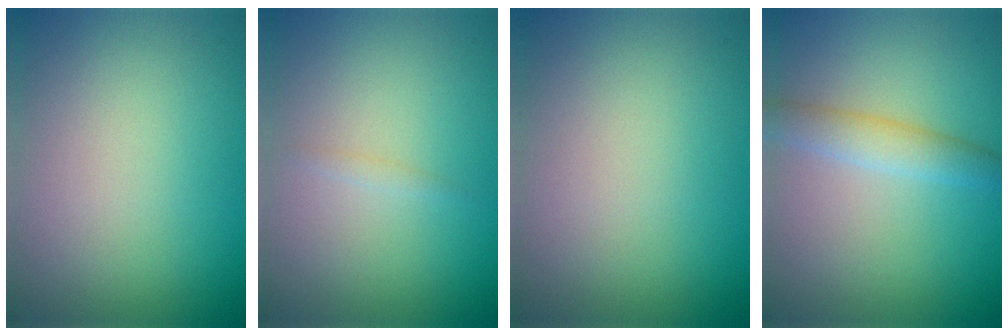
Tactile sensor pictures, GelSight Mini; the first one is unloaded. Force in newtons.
{"total": 0.6, "press": 0.6, "slide": 0.1}
{"total": 0.0}
{"total": 2.6, "press": 2.6, "slide": 0.1}